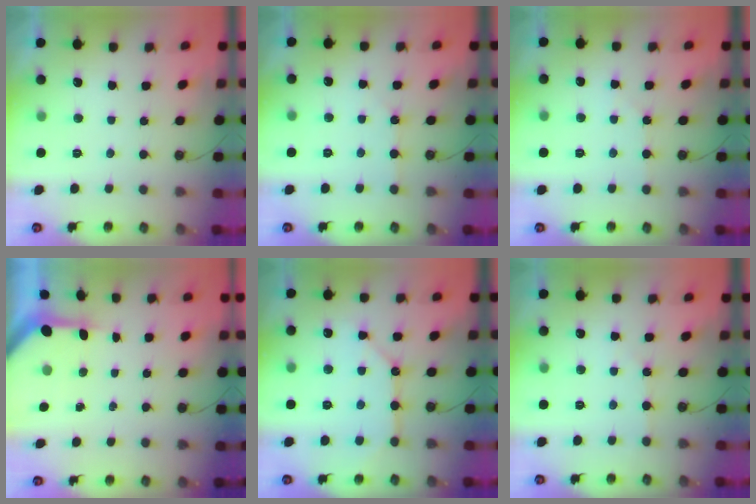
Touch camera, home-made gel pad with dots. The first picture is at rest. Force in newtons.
{"total": 1.6, "press": 1.6, "slide": 0.3}
{"total": 3.9, "press": 3.8, "slide": 0.7}
{"total": 3.4, "press": 3.4, "slide": 0.3}
{"total": 10.5, "press": 10.5, "slide": 1.2}
{"total": 2.8, "press": 2.8, "slide": 0.5}